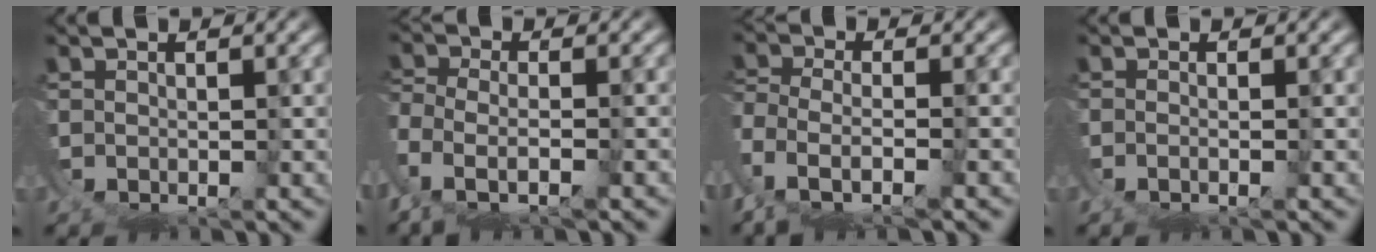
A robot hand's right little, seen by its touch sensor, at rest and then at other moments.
{"total": 3.6, "force": [-0.9, 1.9, 2.9], "torque": [-0.083, -0.026, -0.005]}
{"total": 4.0, "force": [-1.1, 2.3, 3.1], "torque": [-0.091, -0.032, -0.008]}
{"total": 1.4, "force": [-0.8, -0.1, 1.1], "torque": [-0.023, -0.009, -0.007]}